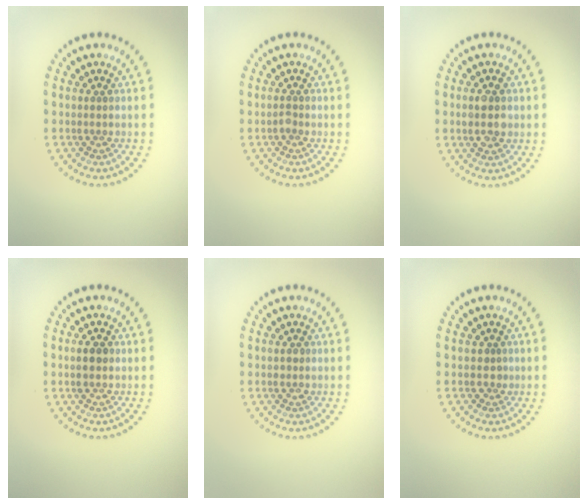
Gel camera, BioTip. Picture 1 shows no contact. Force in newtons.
{"total": 0.6, "press": 0.5, "slide": 0.4}
{"total": 2.8, "press": 2.8, "slide": 0.1}
{"total": 1.7, "press": 1.7, "slide": 0.1}
{"total": 0.8, "press": 0.8, "slide": 0.2}
{"total": 0.8, "press": 0.5, "slide": 0.7}